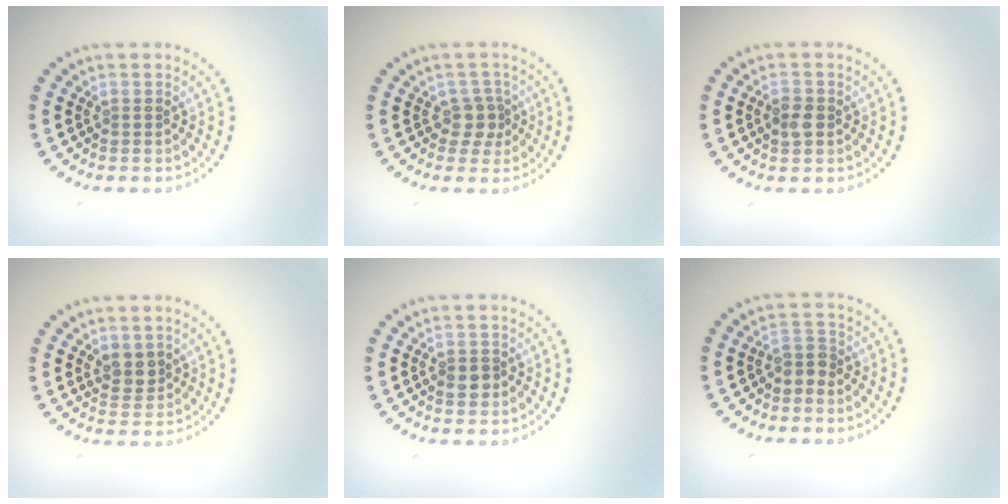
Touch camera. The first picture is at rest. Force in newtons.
{"total": 2.1, "press": 1.7, "slide": 1.2}
{"total": 1.9, "press": 1.8, "slide": 0.3}
{"total": 2.0, "press": 1.9, "slide": 0.8}
{"total": 1.5, "press": 1.5, "slide": 0.3}
{"total": 1.9, "press": 1.6, "slide": 1.0}